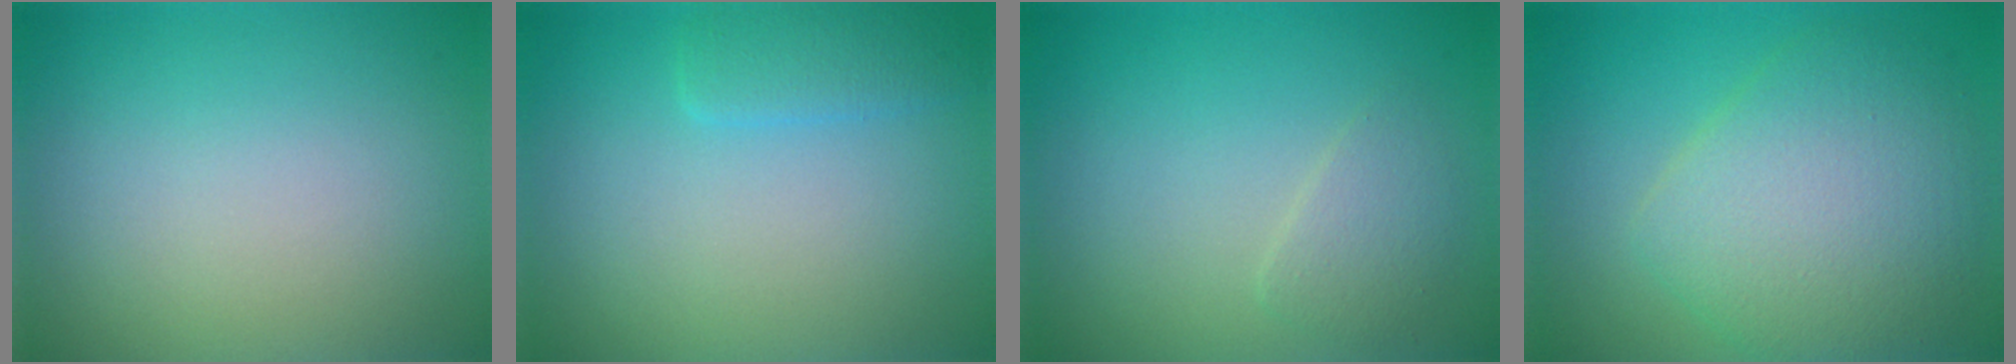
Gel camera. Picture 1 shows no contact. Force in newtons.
{"total": 1.8, "press": 1.8, "slide": 0.0}
{"total": 1.7, "press": 1.7, "slide": 0.1}
{"total": 7.2, "press": 7.2, "slide": 0.2}